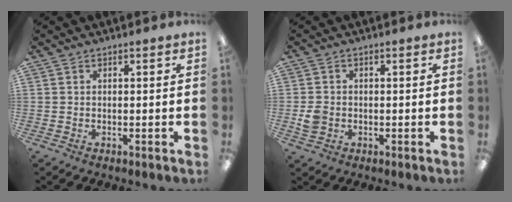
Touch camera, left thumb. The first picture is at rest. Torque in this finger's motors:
{"motor_torque": [-0.25, 0.34, -0.16, 0.08, 0.03]}